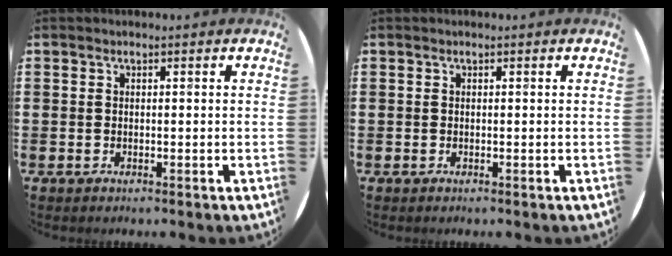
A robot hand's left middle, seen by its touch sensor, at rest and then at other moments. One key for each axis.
{"total": 0.0}